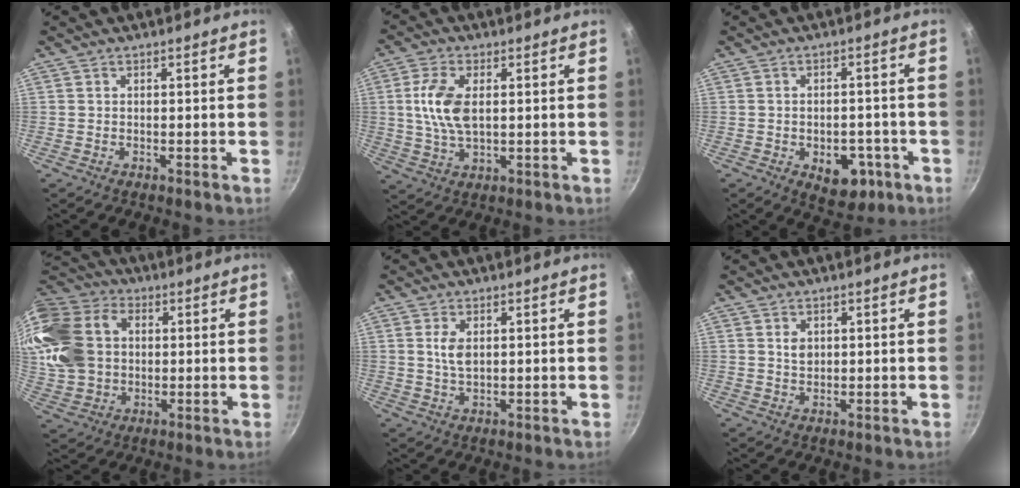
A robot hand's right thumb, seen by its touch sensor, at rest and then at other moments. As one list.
[{"total": 9.1, "force": [1.3, 4.9, 7.5], "torque": [-0.149, 0.002, 0.024]}, {"total": 8.6, "force": [-3.2, 5.5, 5.8], "torque": [-0.045, 0.012, -0.032]}, {"total": 20.8, "force": [3.3, 16.2, 12.7], "torque": [-0.257, 0.026, 0.064]}, {"total": 3.6, "force": [0.8, 1.9, 2.9], "torque": [-0.051, -0.005, 0.017]}, {"total": 2.2, "force": [0.6, 1.6, 1.3], "torque": [-0.018, -0.002, 0.012]}]